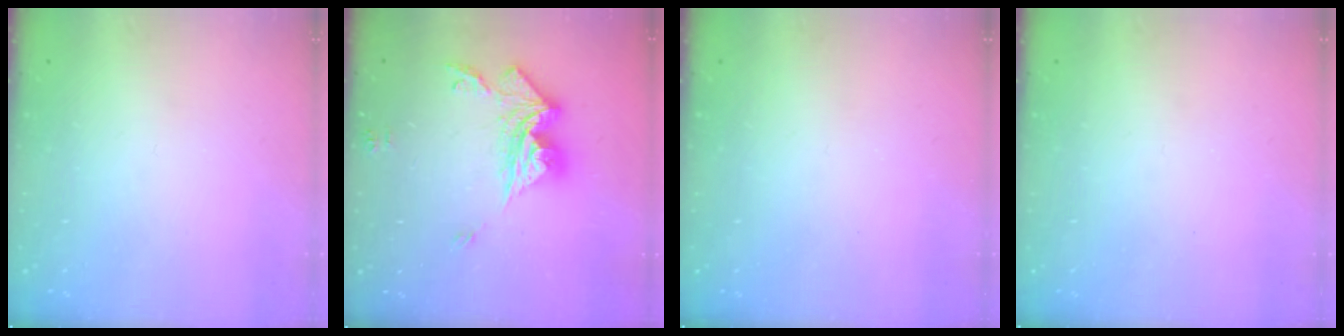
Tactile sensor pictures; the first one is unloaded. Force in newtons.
{"total": 13.7, "press": 13.6, "slide": 1.5}
{"total": 0.0}
{"total": 0.0}